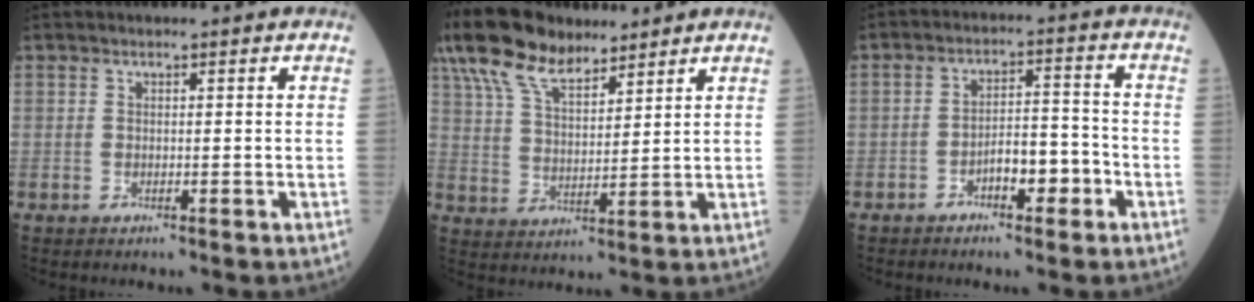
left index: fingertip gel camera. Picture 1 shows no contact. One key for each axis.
{"total": 14.4, "fx": 10.6, "fy": 5.5, "fz": 8.0, "tx": -0.184, "ty": 0.041, "tz": 0.202}
{"total": 5.7, "fx": -3.0, "fy": 1.9, "fz": 4.4, "tx": -0.074, "ty": 0.016, "tz": -0.051}